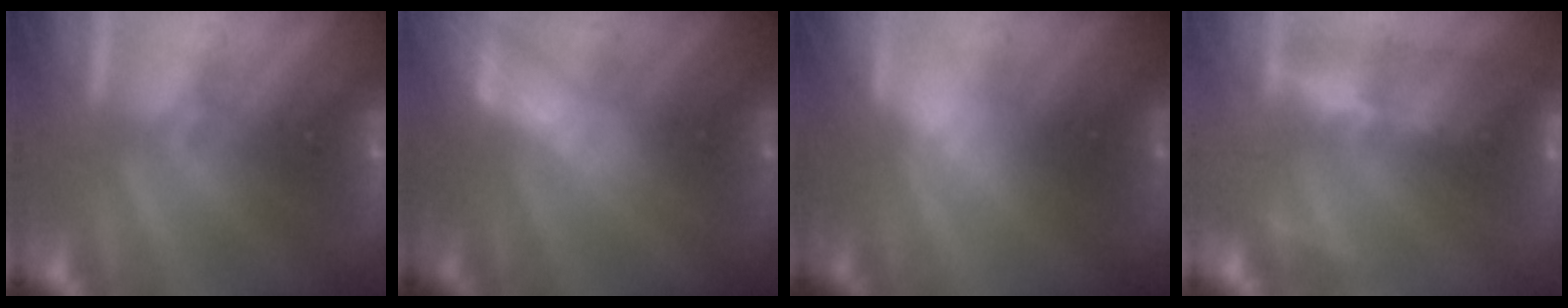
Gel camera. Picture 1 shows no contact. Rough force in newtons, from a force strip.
{"total": 2.6}
{"total": 2.7}
{"total": 7.8}